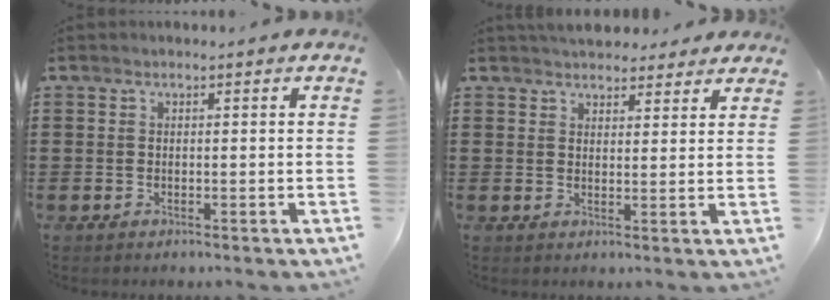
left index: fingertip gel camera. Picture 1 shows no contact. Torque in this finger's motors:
{"motor_torque": [2.14, 0.00, -0.02, -0.10]}